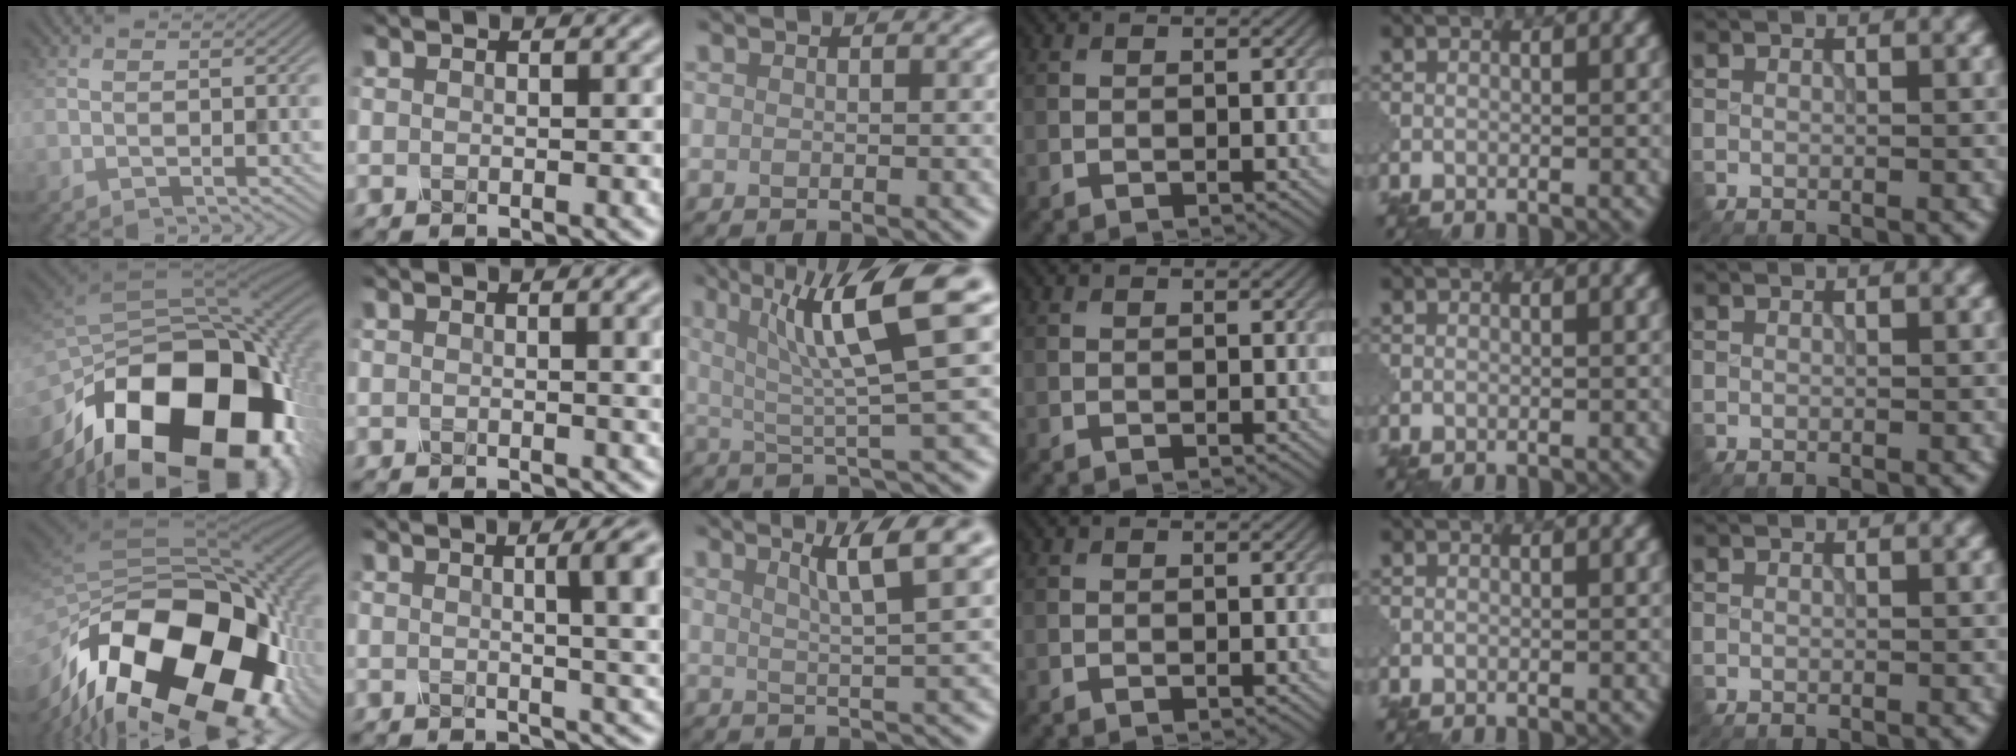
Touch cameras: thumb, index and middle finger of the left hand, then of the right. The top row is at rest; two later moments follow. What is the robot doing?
{"motion": "shake", "object": "salt shaker"}